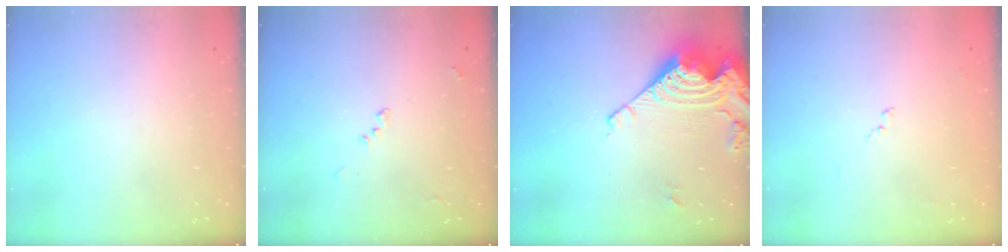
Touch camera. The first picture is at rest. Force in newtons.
{"total": 8.6, "press": 8.6, "slide": 0.7}
{"total": 13.1, "press": 13.0, "slide": 1.4}
{"total": 9.4, "press": 9.3, "slide": 0.7}